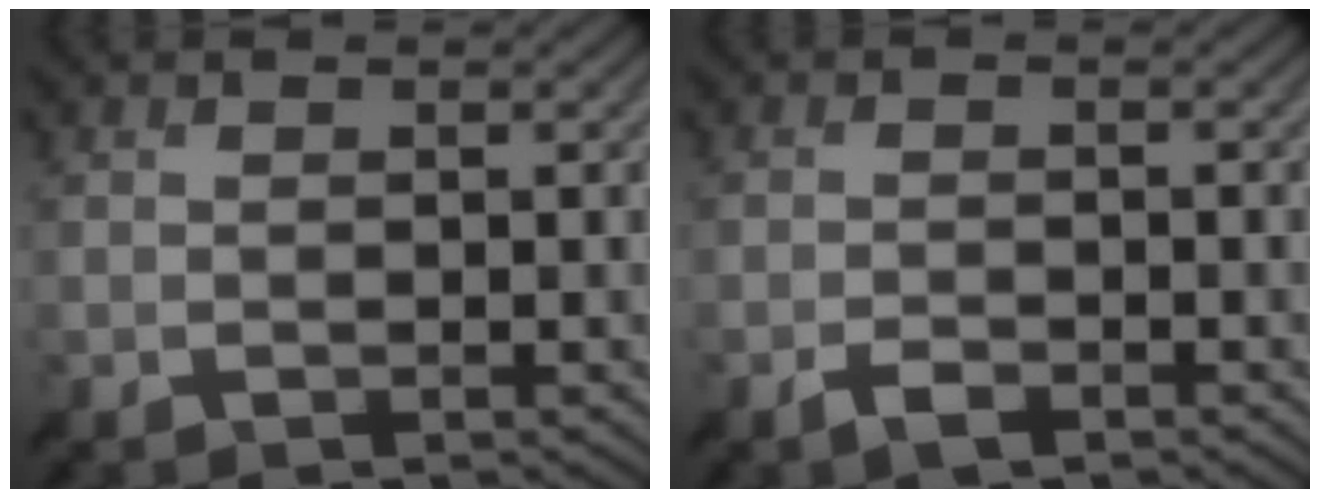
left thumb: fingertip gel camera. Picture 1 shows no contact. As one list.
[{"total": 1.8, "force": [-1.5, 0.5, 1.0], "torque": [-0.018, 0.001, -0.029]}]